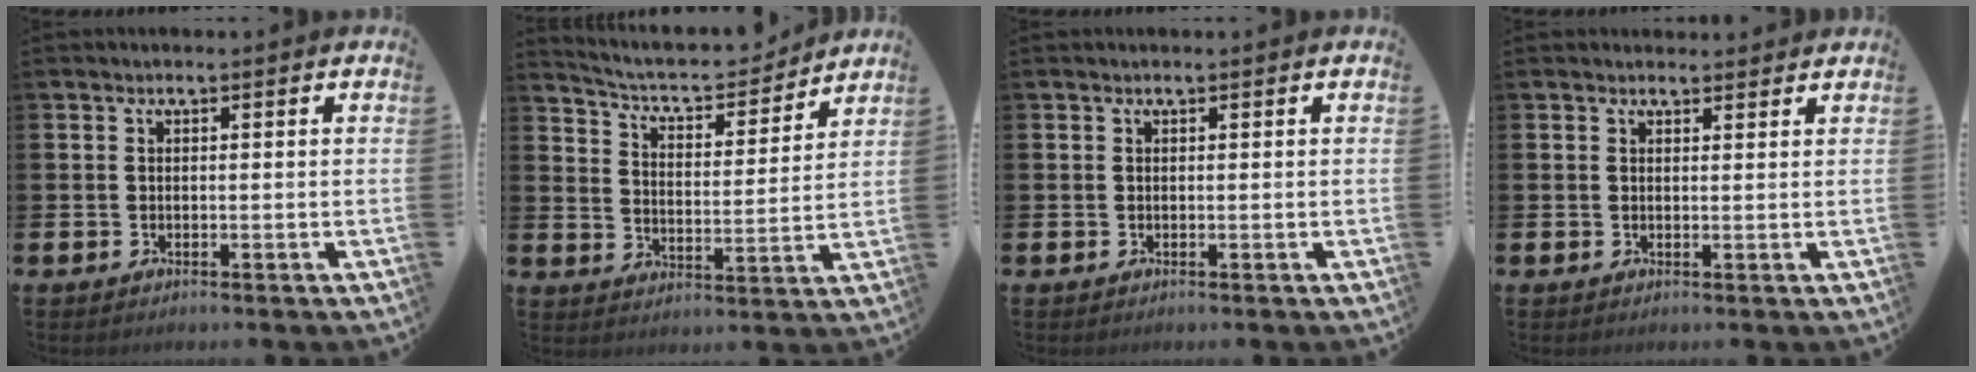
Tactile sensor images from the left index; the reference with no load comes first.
{"total": 6.5, "force": [6.1, 1.5, 1.8], "torque": [-0.061, -0.045, 0.100]}
{"total": 0.0}
{"total": 1.5, "force": [1.5, 0.5, 0.0], "torque": [0.016, -0.008, 0.023]}